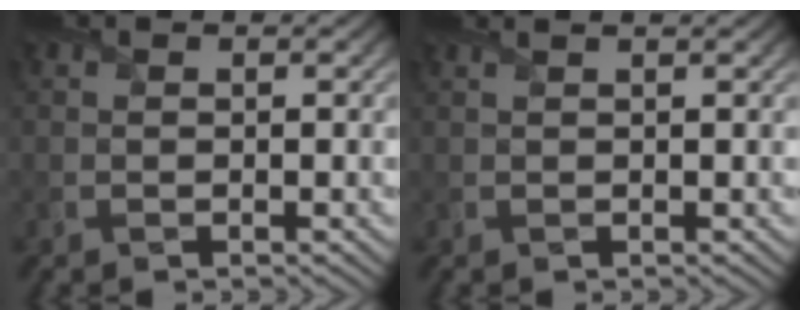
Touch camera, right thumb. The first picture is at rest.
{"total": 1.5, "force": [1.1, 0.4, 0.8], "torque": [-0.016, -0.002, 0.005]}